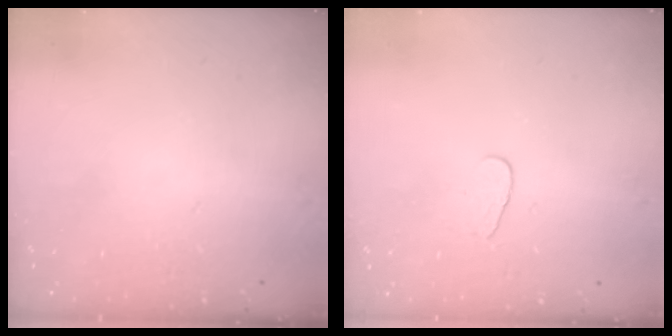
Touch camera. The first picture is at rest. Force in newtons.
{"total": 4.4, "press": 4.4, "slide": 0.3}